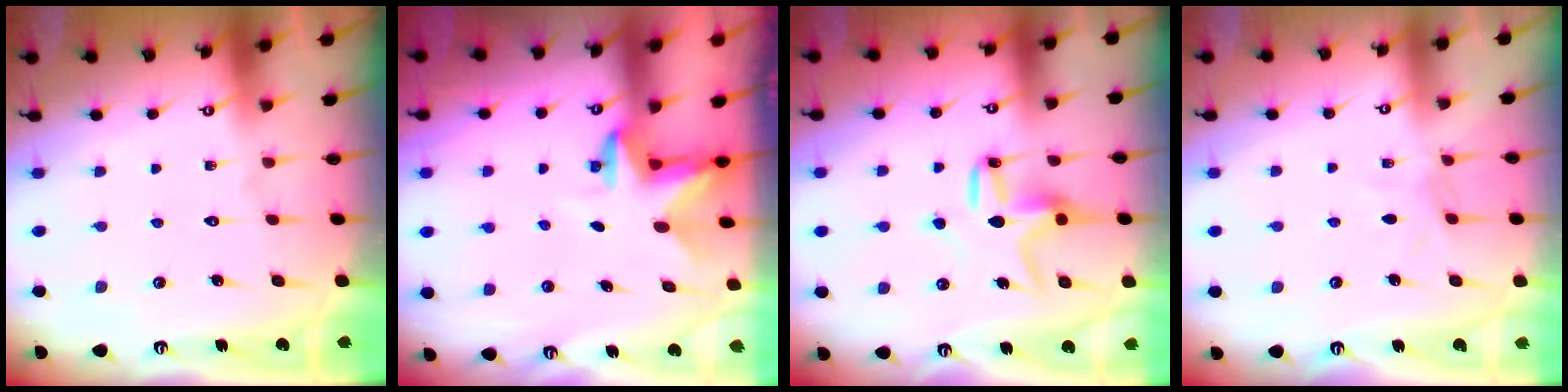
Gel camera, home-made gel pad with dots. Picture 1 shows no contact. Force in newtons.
{"total": 2.9, "press": 2.9, "slide": 0.2}
{"total": 10.6, "press": 10.6, "slide": 0.4}
{"total": 4.0, "press": 4.0, "slide": 0.5}